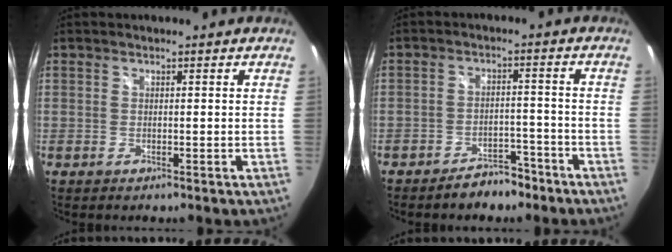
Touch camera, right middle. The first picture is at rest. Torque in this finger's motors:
{"motor_torque": [0.48, -1.66, -0.10, 0.00]}